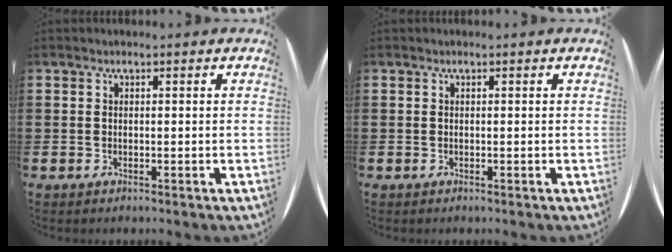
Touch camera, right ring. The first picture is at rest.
{"total": 0.0}